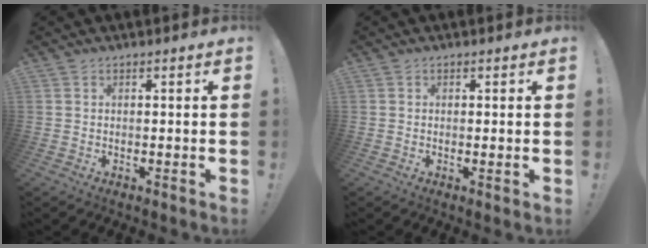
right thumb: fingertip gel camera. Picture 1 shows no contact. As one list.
[{"total": 0.9, "force": [0.3, 0.1, 0.9], "torque": [-0.014, -0.001, 0.005]}]